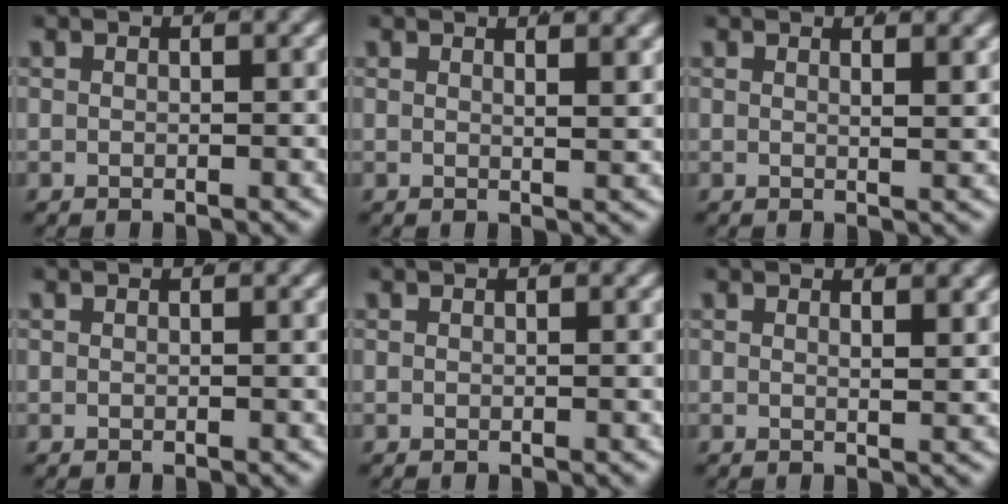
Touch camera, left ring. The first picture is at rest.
{"total": 1.9, "force": [1.5, -0.2, 1.2], "torque": [-0.011, -0.007, 0.025]}
{"total": 1.6, "force": [1.2, -0.2, 1.0], "torque": [-0.008, -0.007, 0.021]}
{"total": 0.0}
{"total": 0.0}
{"total": 1.3, "force": [0.9, -0.2, 0.8], "torque": [-0.010, -0.009, 0.017]}